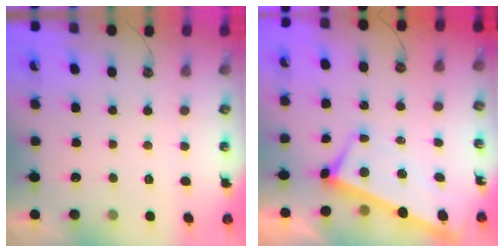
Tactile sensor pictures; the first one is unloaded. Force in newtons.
{"total": 2.7, "press": 2.5, "slide": 0.9}